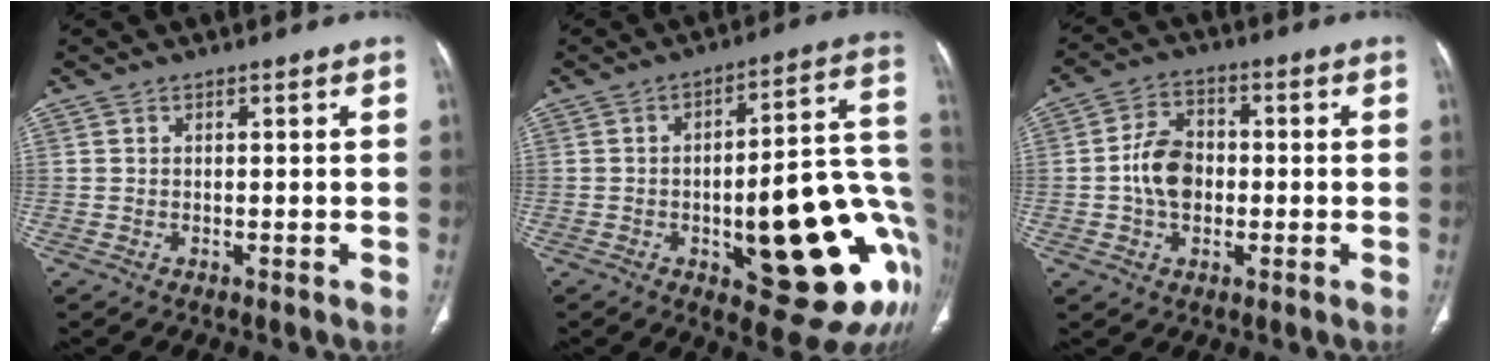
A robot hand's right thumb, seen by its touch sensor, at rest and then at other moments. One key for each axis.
{"total": 26.6, "fx": -6.4, "fy": 9.1, "fz": 24.2, "tx": -0.252, "ty": 0.022, "tz": -0.071}
{"total": 8.4, "fx": -0.7, "fy": 6.1, "fz": 5.7, "tx": -0.085, "ty": 0.017, "tz": -0.019}